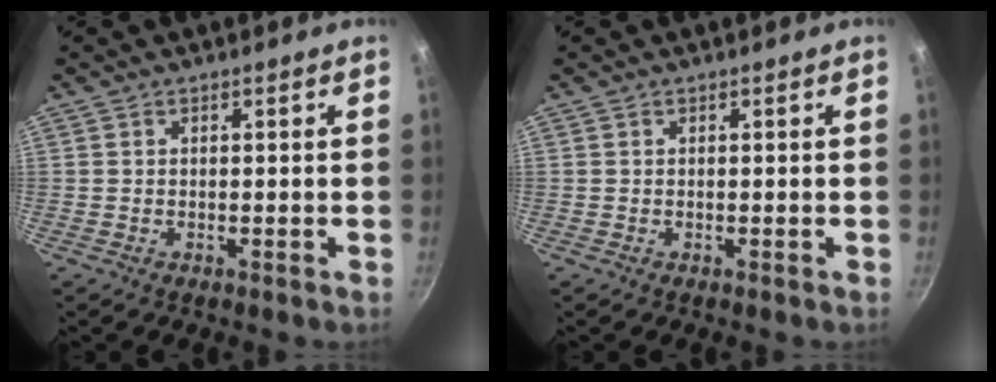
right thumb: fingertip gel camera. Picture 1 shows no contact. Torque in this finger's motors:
{"motor_torque": [0.00, 0.00, -0.29, 0.29, 0.04]}